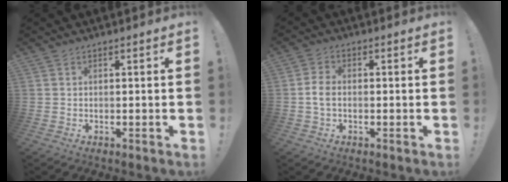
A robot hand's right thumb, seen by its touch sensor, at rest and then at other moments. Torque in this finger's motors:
{"motor_torque": [-0.12, 0.11, -0.18, -0.05, 0.02]}